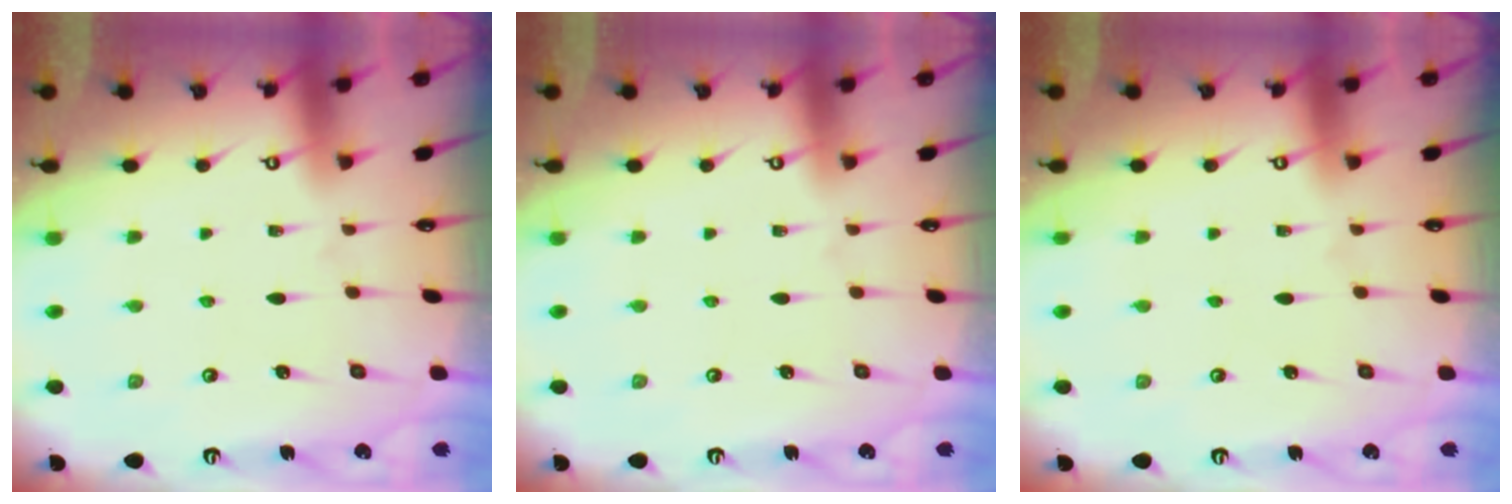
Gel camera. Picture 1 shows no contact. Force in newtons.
{"total": 0.0}
{"total": 0.0}